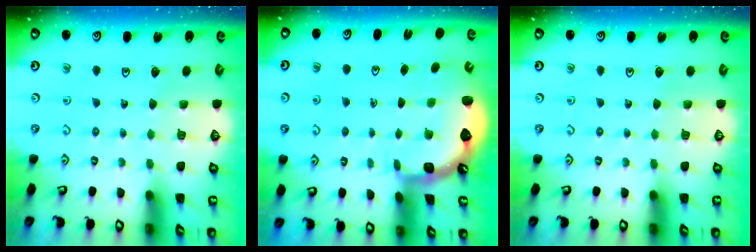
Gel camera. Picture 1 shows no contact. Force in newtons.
{"total": 2.4, "press": 1.7, "slide": 1.8}
{"total": 0.0}